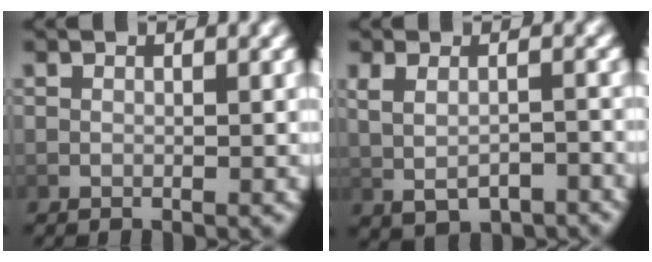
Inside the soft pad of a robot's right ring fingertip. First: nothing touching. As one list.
[{"total": 3.3, "force": [-0.7, 2.1, 2.5], "torque": [-0.045, -0.004, -0.001]}]